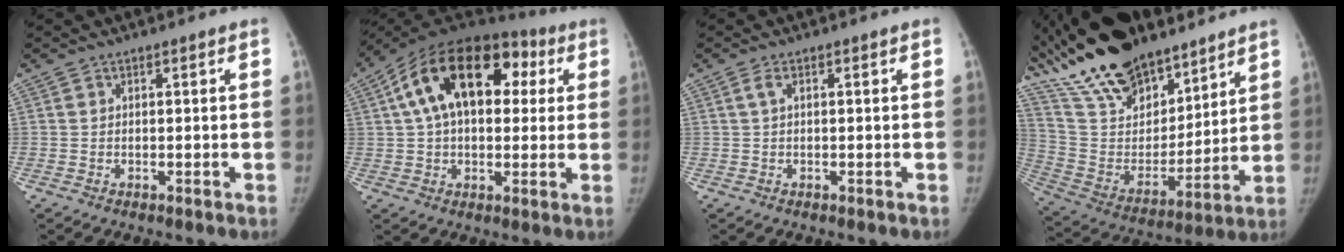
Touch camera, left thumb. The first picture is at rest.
{"total": 22.0, "force": [6.3, 13.2, 16.3], "torque": [-0.250, 0.039, 0.091]}
{"total": 1.1, "force": [0.2, 0.4, 1.0], "torque": [-0.024, 0.002, 0.002]}
{"total": 26.7, "force": [21.1, 11.0, 12.1], "torque": [-0.205, -0.068, 0.375]}